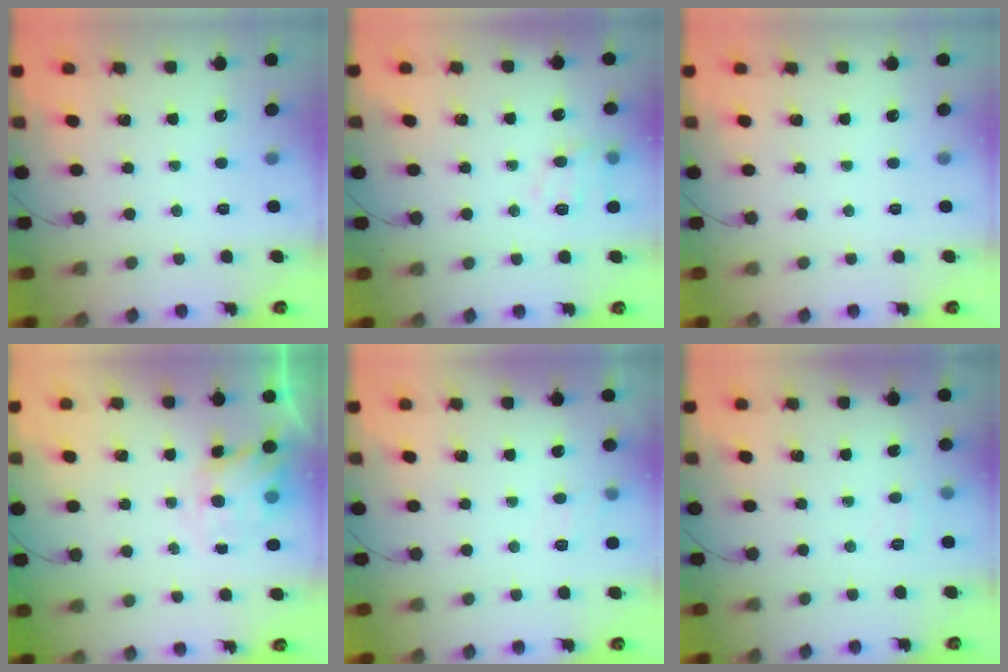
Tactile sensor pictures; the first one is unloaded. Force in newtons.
{"total": 9.8, "press": 9.7, "slide": 1.4}
{"total": 0.0}
{"total": 5.2, "press": 5.0, "slide": 1.4}
{"total": 3.5, "press": 3.1, "slide": 1.6}
{"total": 5.6, "press": 5.5, "slide": 1.4}